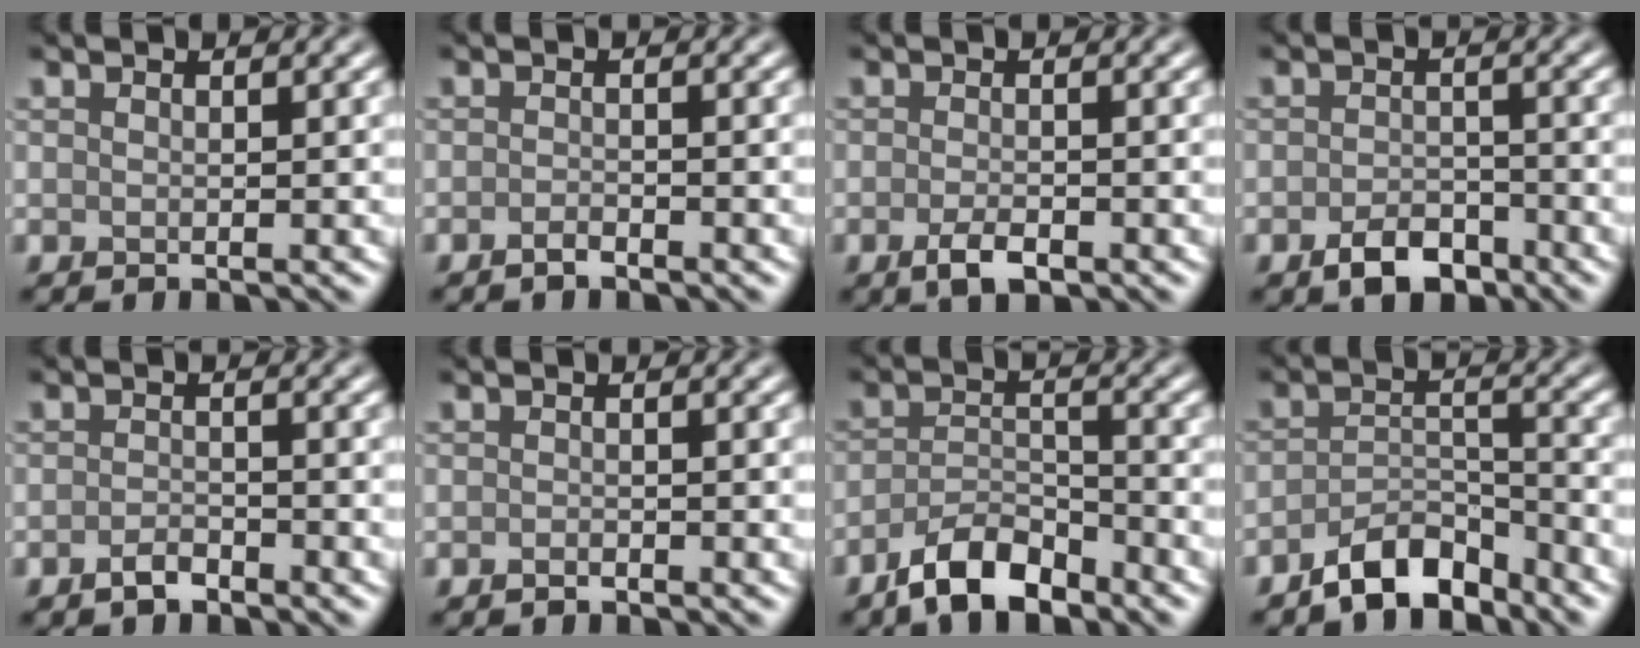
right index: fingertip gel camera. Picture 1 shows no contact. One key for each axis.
{"total": 1.0, "fx": -0.8, "fy": 0.2, "fz": 0.5, "tx": -0.009, "ty": 0.002, "tz": -0.015}
{"total": 2.3, "fx": -1.3, "fy": 0.8, "fz": 1.7, "tx": -0.033, "ty": -0.002, "tz": -0.024}
{"total": 3.4, "fx": -2.1, "fy": 1.9, "fz": 1.8, "tx": -0.026, "ty": 0.002, "tz": -0.041}
{"total": 1.5, "fx": -1.2, "fy": 0.5, "fz": 0.8, "tx": -0.016, "ty": 0.003, "tz": -0.023}
{"total": 0.7, "fx": -0.5, "fy": 0.2, "fz": 0.4, "tx": -0.005, "ty": 0.000, "tz": -0.009}
{"total": 5.1, "fx": -3.8, "fy": 1.9, "fz": 2.8, "tx": -0.047, "ty": -0.003, "tz": -0.073}
{"total": 4.7, "fx": -3.7, "fy": 1.9, "fz": 2.3, "tx": -0.034, "ty": 0.002, "tz": -0.071}